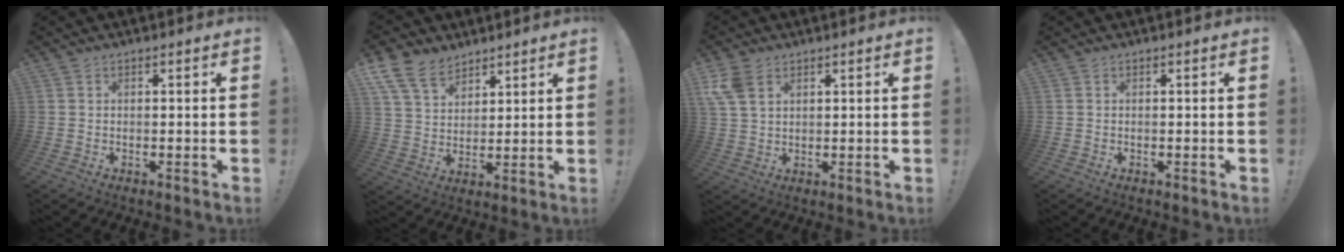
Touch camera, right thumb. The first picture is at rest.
{"total": 11.2, "force": [8.1, 6.6, 4.1], "torque": [-0.086, -0.044, 0.161]}
{"total": 7.3, "force": [3.6, 4.4, 4.6], "torque": [-0.100, -0.007, 0.071]}
{"total": 0.0}